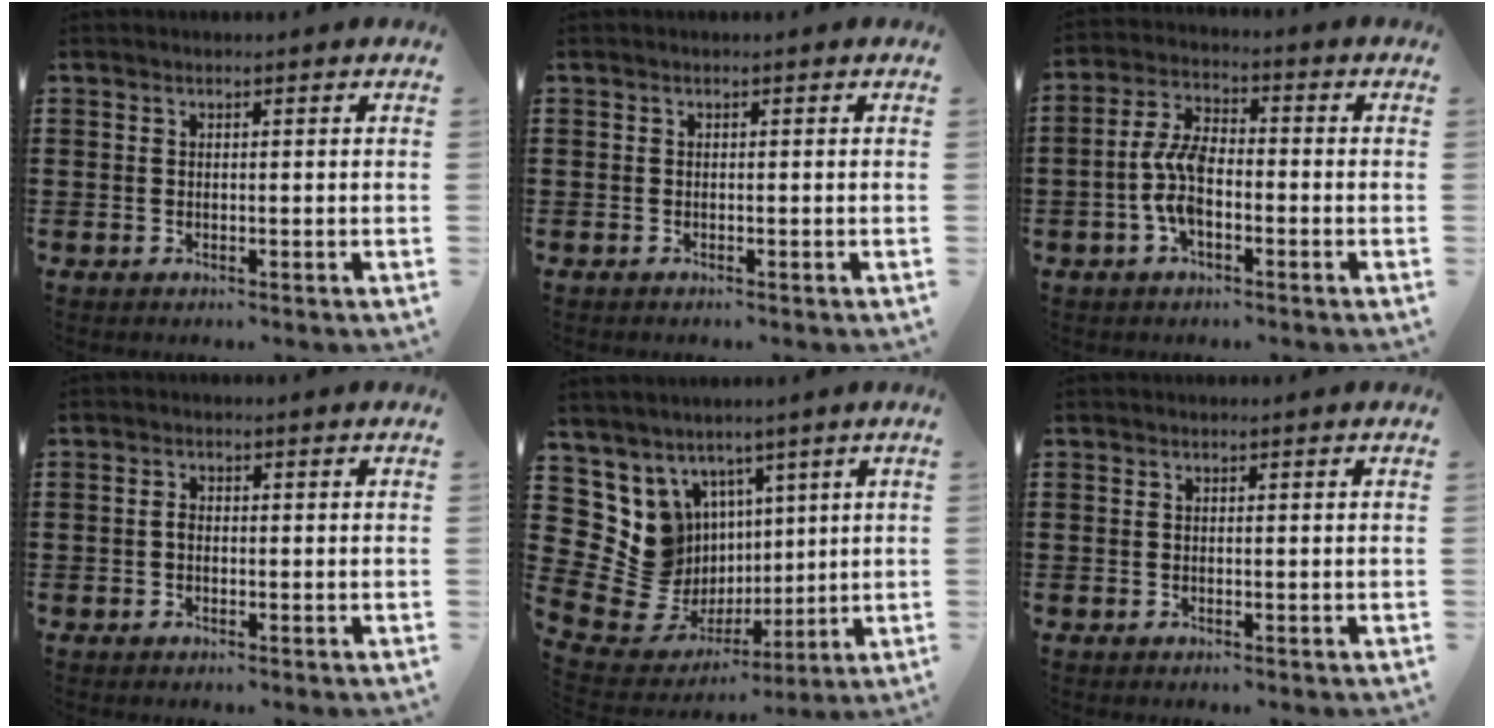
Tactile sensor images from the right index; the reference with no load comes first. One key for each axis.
{"total": 0.0}
{"total": 7.4, "fx": -1.9, "fy": 3.4, "fz": 6.3, "tx": -0.153, "ty": -0.003, "tz": -0.043}
{"total": 1.2, "fx": -0.3, "fy": 0.8, "fz": 0.9, "tx": -0.019, "ty": 0.001, "tz": -0.006}
{"total": 10.9, "fx": 1.3, "fy": 10.4, "fz": 2.7, "tx": -0.127, "ty": -0.033, "tz": 0.037}
{"total": 0.0}